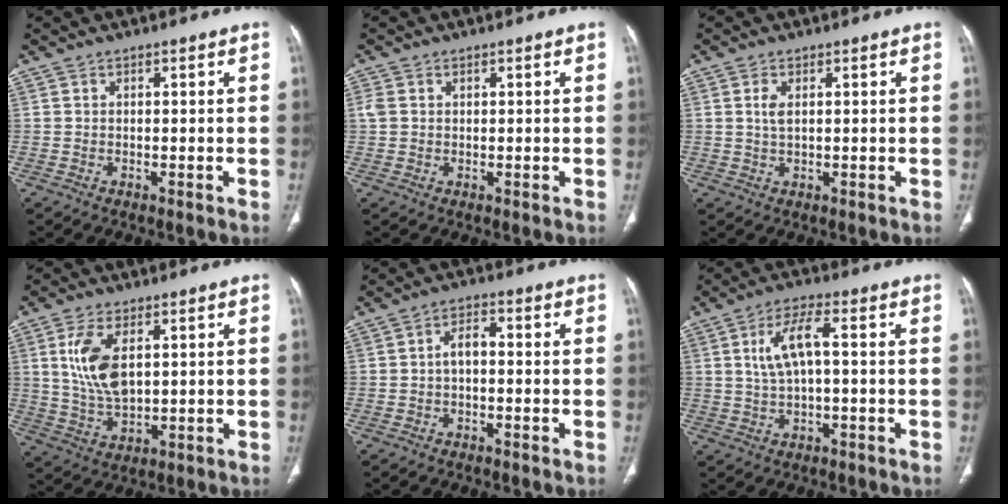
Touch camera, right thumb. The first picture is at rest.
{"total": 1.9, "force": [0.5, 1.5, 1.1], "torque": [-0.029, 0.003, 0.014]}
{"total": 2.4, "force": [0.7, 1.1, 2.0], "torque": [-0.045, -0.001, 0.017]}
{"total": 9.7, "force": [2.7, 4.9, 7.9], "torque": [-0.161, -0.013, 0.058]}
{"total": 3.4, "force": [-0.5, 1.9, 2.9], "torque": [-0.045, 0.016, -0.014]}
{"total": 6.9, "force": [0.9, 2.3, 6.5], "torque": [-0.143, 0.019, 0.018]}